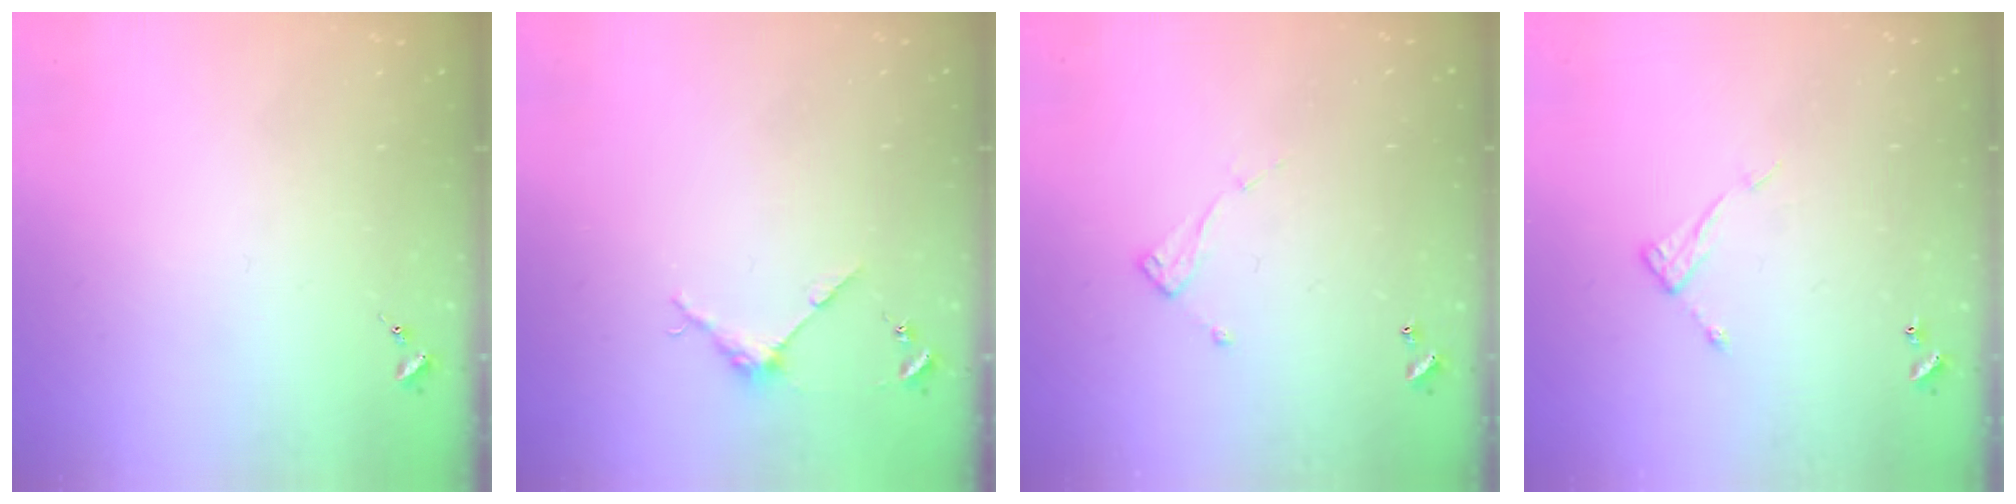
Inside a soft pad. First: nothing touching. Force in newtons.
{"total": 3.8, "press": 3.7, "slide": 0.4}
{"total": 6.6, "press": 6.6, "slide": 0.1}
{"total": 7.3, "press": 7.3, "slide": 0.4}